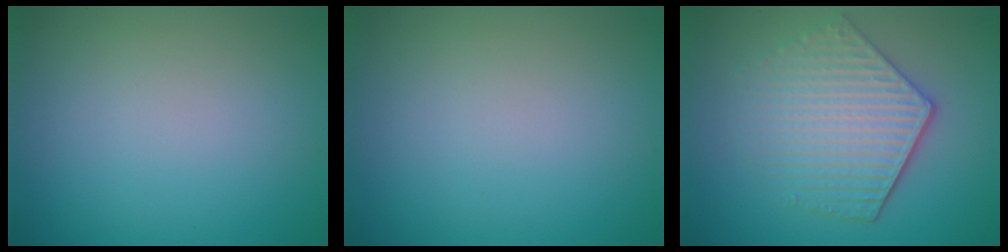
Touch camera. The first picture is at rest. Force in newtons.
{"total": 0.0}
{"total": 5.3, "press": 4.1, "slide": 3.3}